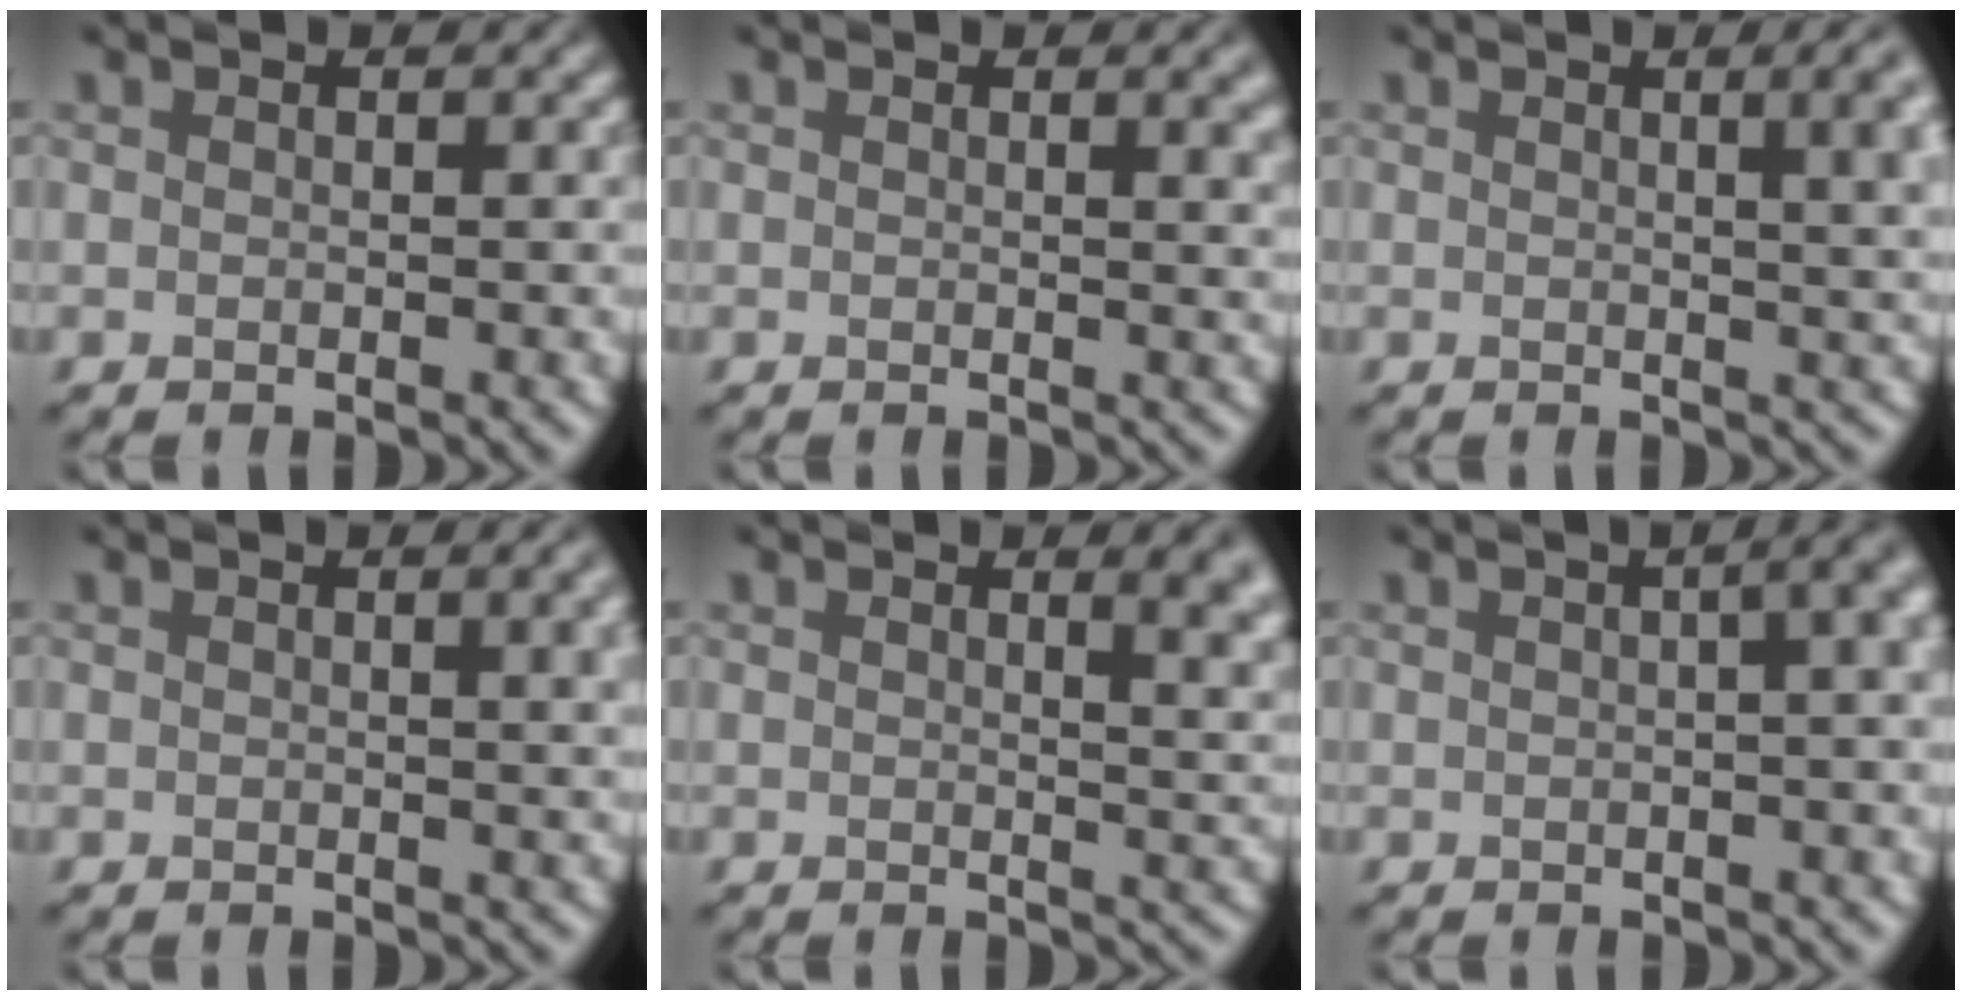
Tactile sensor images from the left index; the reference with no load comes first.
{"total": 1.9, "force": [0.9, 0.7, 1.5], "torque": [-0.007, 0.003, 0.010]}
{"total": 6.5, "force": [1.8, 2.9, 5.5], "torque": [-0.018, 0.027, 0.008]}
{"total": 3.9, "force": [1.2, 1.5, 3.4], "torque": [-0.027, 0.010, 0.015]}
{"total": 4.7, "force": [2.3, 2.1, 3.5], "torque": [-0.011, 0.008, 0.025]}
{"total": 11.1, "force": [3.2, 6.0, 8.8], "torque": [-0.017, 0.063, -0.003]}